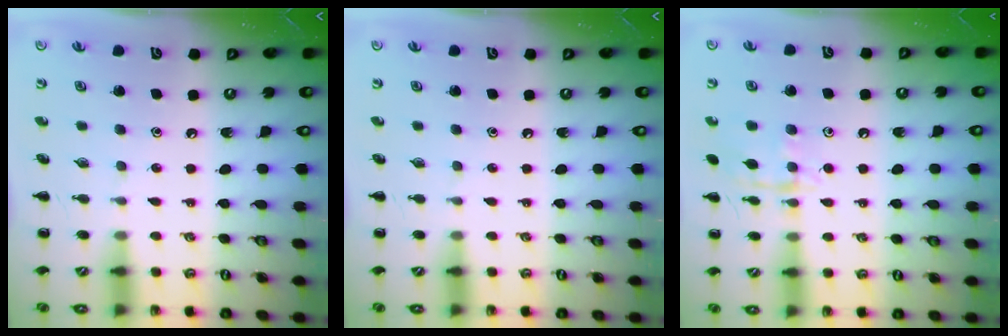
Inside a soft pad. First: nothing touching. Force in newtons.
{"total": 0.0}
{"total": 10.3, "press": 10.3, "slide": 0.6}